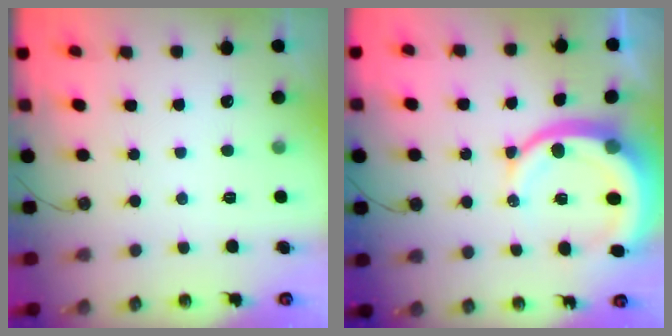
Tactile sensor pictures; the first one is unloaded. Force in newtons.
{"total": 13.4, "press": 13.3, "slide": 1.5}